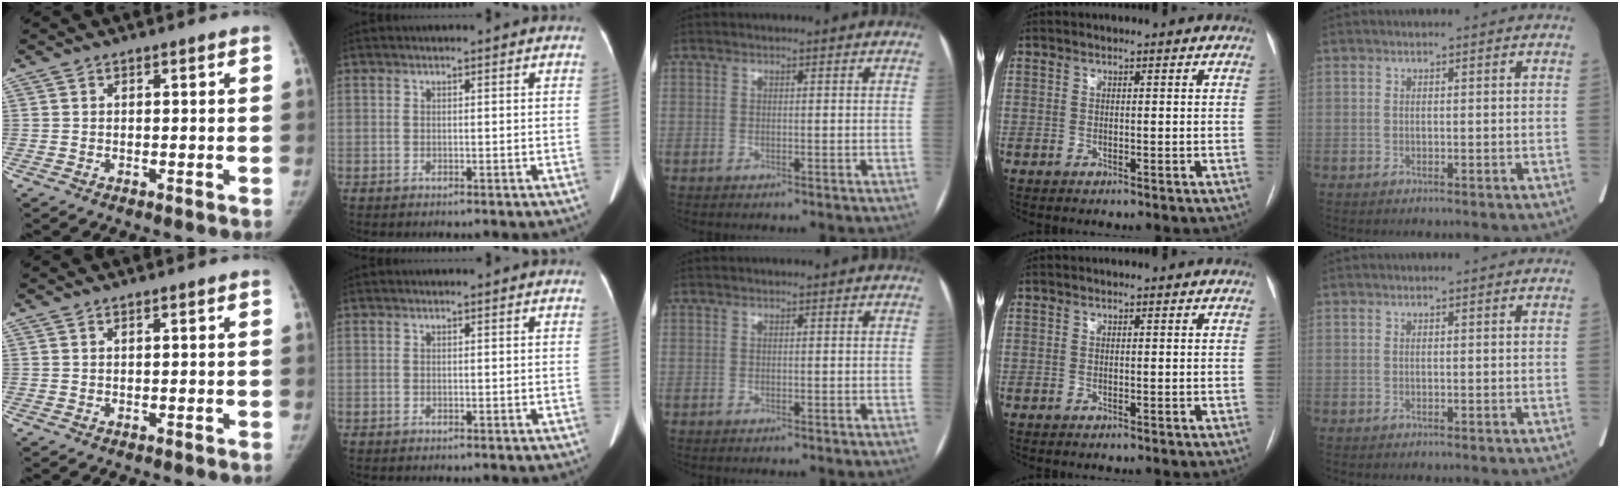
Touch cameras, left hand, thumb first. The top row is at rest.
{}